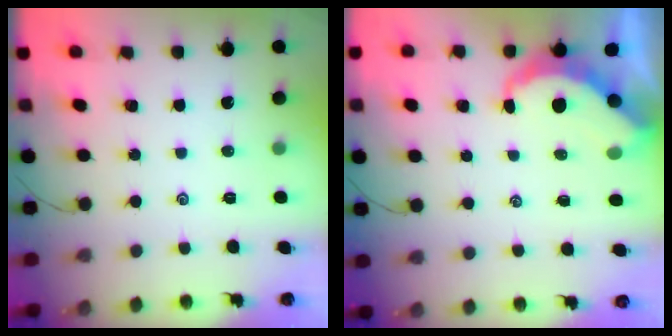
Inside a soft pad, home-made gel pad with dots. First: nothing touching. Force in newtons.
{"total": 6.1, "press": 6.1, "slide": 0.4}